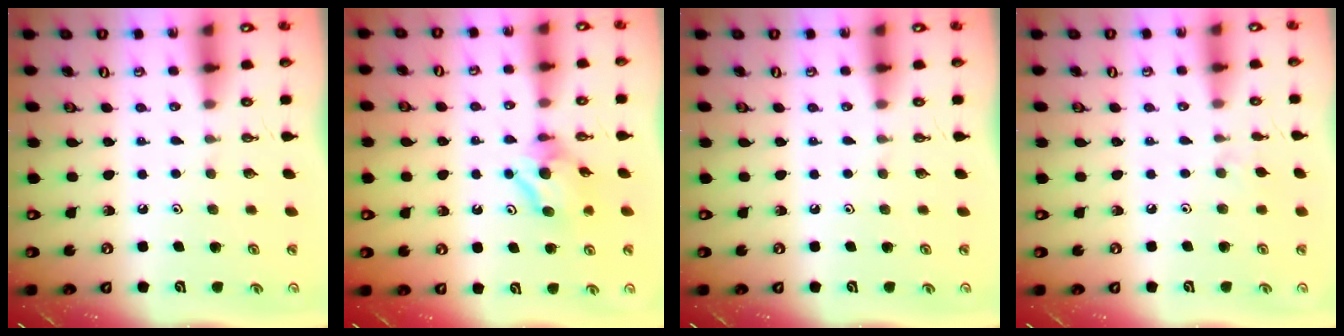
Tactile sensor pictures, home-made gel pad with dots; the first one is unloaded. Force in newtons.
{"total": 7.7, "press": 7.7, "slide": 0.6}
{"total": 0.0}
{"total": 2.5, "press": 2.4, "slide": 0.5}